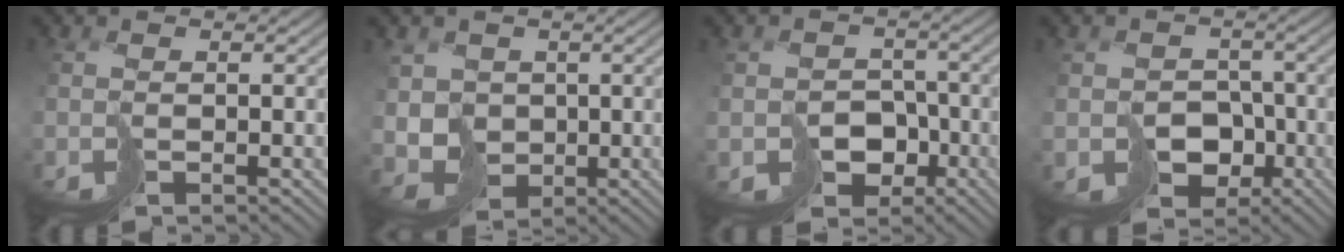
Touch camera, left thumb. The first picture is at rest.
{"total": 6.6, "force": [-1.2, 5.4, 3.5], "torque": [-0.094, -0.012, -0.020]}
{"total": 7.0, "force": [-4.1, 5.2, 2.2], "torque": [-0.047, -0.013, -0.061]}
{"total": 7.4, "force": [-3.7, 5.9, 2.5], "torque": [-0.054, -0.018, -0.061]}